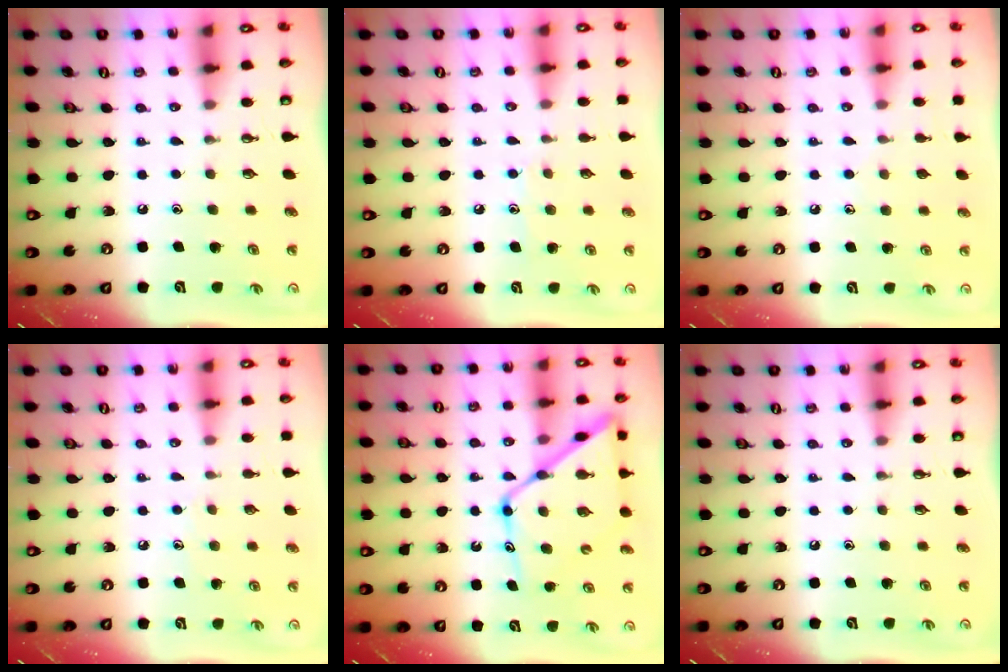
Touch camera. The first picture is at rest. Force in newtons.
{"total": 6.9, "press": 6.8, "slide": 0.9}
{"total": 7.4, "press": 7.4, "slide": 0.6}
{"total": 3.8, "press": 3.8, "slide": 0.4}
{"total": 16.5, "press": 16.5, "slide": 1.6}
{"total": 0.0}